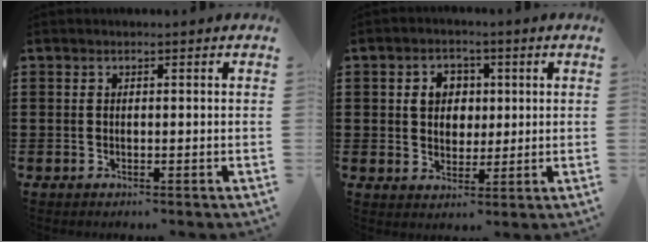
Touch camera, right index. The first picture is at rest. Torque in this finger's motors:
{"motor_torque": [0.12, 0.10, 0.28, 0.06]}